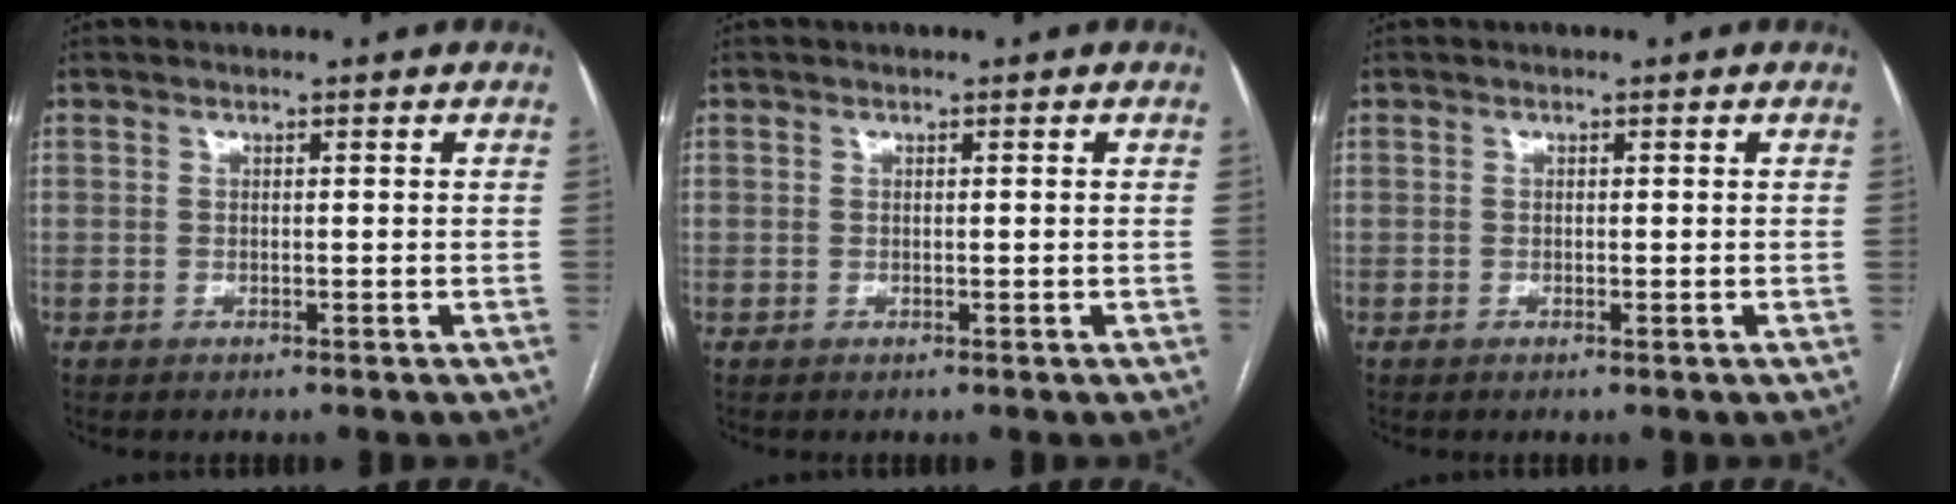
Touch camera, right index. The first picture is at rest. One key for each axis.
{"total": 0.0}
{"total": 0.0}